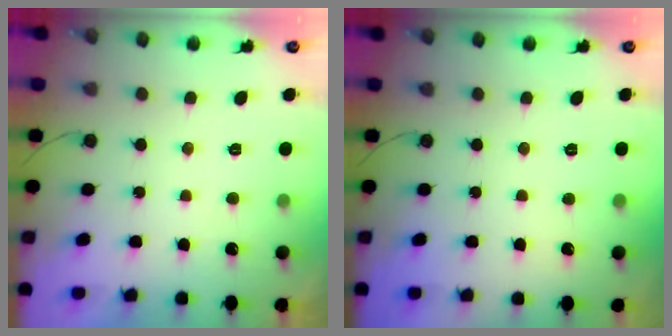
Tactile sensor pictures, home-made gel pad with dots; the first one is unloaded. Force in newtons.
{"total": 0.0}